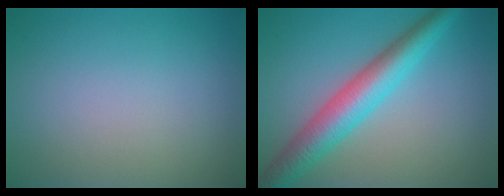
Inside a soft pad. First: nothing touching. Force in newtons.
{"total": 6.1, "press": 6.1, "slide": 0.2}